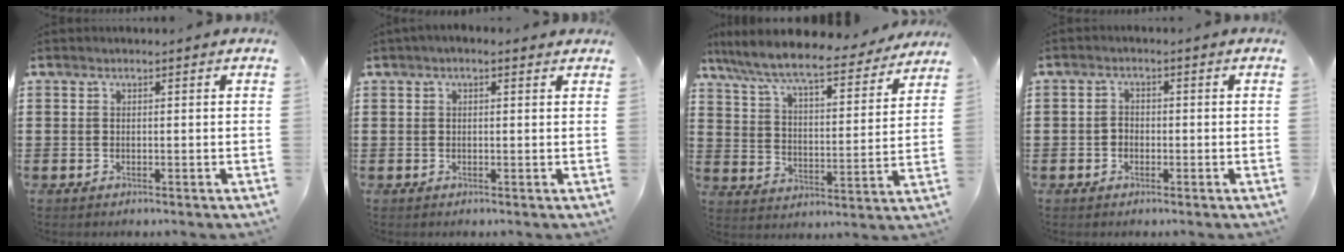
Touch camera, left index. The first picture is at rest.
{"total": 1.0, "force": [0.3, 0.5, 0.9], "torque": [-0.017, 0.005, 0.004]}
{"total": 8.5, "force": [7.7, 0.5, 3.7], "torque": [-0.105, -0.046, 0.128]}
{"total": 1.6, "force": [-0.6, 1.3, 0.6], "torque": [-0.016, 0.004, -0.014]}